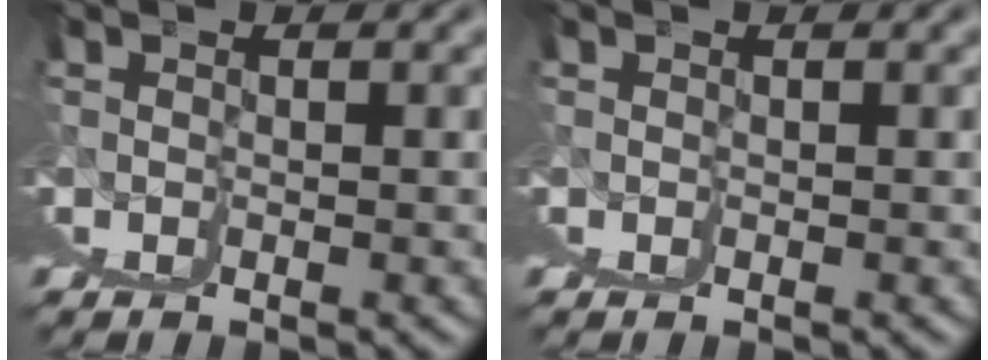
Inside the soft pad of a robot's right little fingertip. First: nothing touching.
{"total": 0.0}